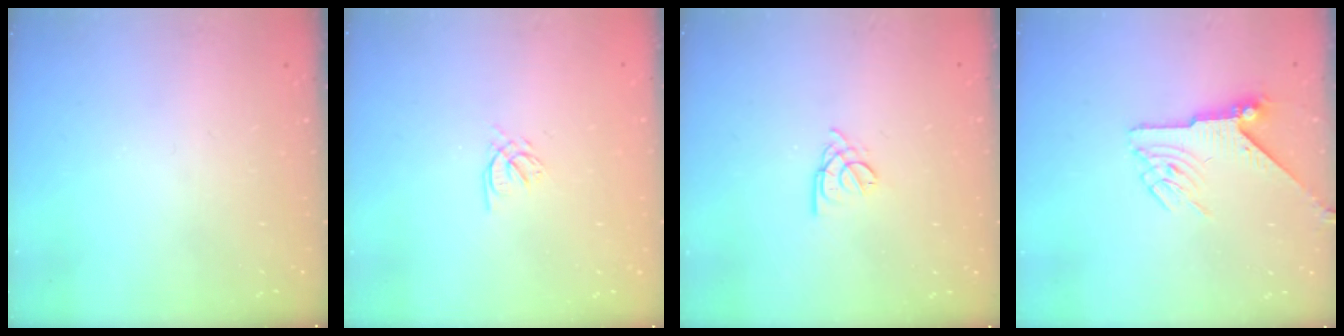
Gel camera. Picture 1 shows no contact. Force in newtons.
{"total": 2.2, "press": 2.2, "slide": 0.2}
{"total": 2.8, "press": 2.7, "slide": 0.5}
{"total": 6.1, "press": 6.1, "slide": 0.5}